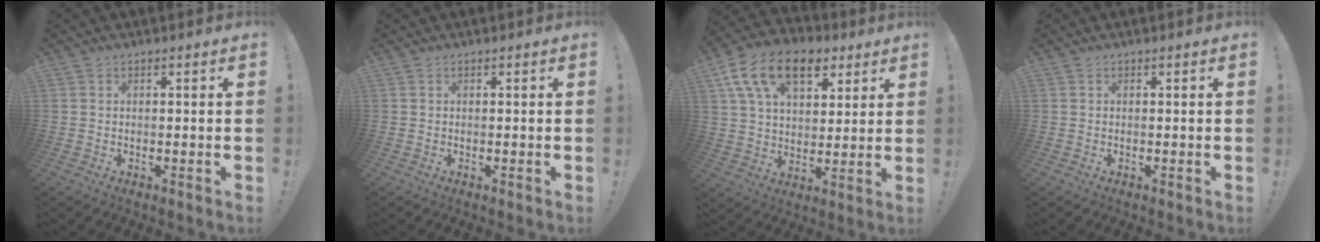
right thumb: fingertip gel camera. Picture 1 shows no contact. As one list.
[{"total": 0.0}, {"total": 17.7, "force": [8.8, 10.9, 10.9], "torque": [-0.172, -0.033, 0.159]}, {"total": 0.0}]